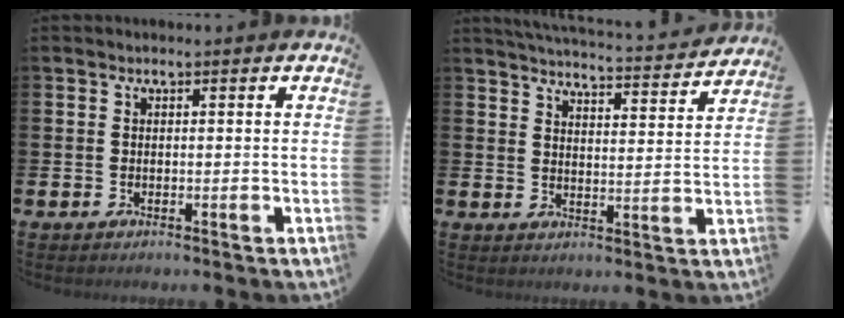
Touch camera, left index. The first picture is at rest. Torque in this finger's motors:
{"motor_torque": [0.59, -0.78, 0.14, 0.01]}